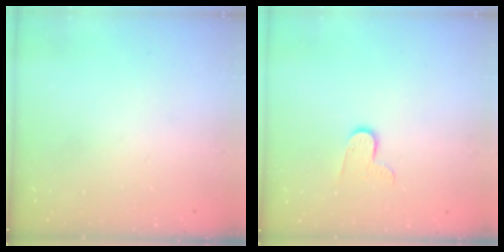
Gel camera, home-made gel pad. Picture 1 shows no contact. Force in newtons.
{"total": 7.6, "press": 7.6, "slide": 0.7}